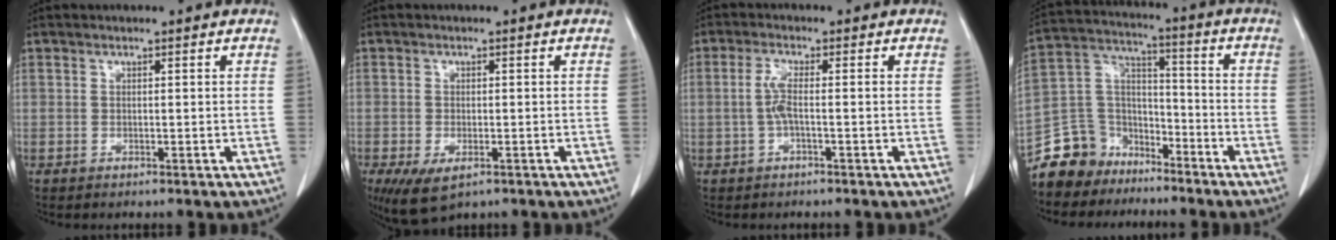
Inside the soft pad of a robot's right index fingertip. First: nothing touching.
{"total": 6.2, "force": [-3.5, 2.9, 4.2], "torque": [-0.074, -0.012, -0.053]}
{"total": 3.0, "force": [-0.5, 0.3, 2.9], "torque": [-0.065, 0.003, -0.012]}
{"total": 10.8, "force": [-8.2, 7.1, 0.5], "torque": [-0.018, 0.061, -0.151]}